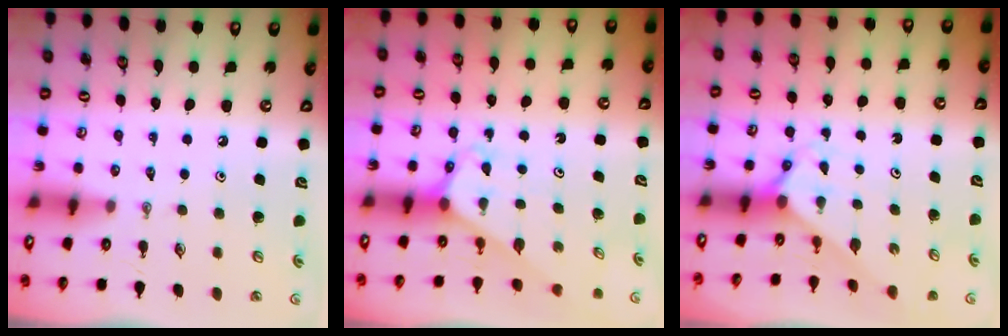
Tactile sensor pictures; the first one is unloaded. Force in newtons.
{"total": 3.0, "press": 3.0, "slide": 0.2}
{"total": 2.5, "press": 2.5, "slide": 0.2}